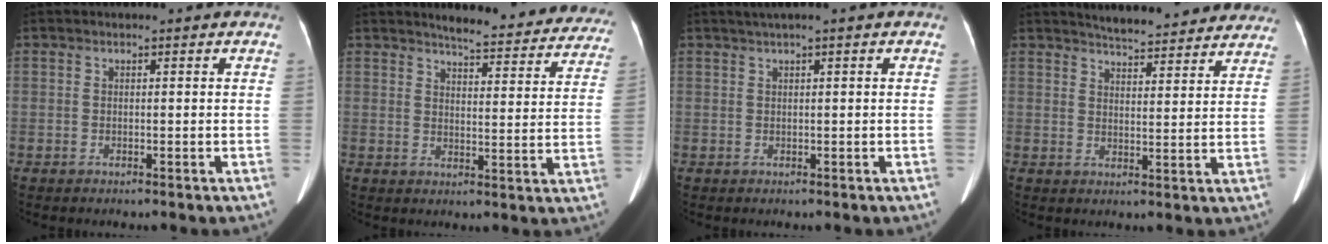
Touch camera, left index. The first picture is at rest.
{"total": 18.0, "force": [16.8, 3.2, 5.8], "torque": [-0.050, -0.045, 0.181]}
{"total": 1.7, "force": [1.0, -0.3, 1.3], "torque": [-0.031, 0.012, 0.024]}
{"total": 16.7, "force": [15.6, 2.9, 5.1], "torque": [-0.056, -0.005, 0.182]}